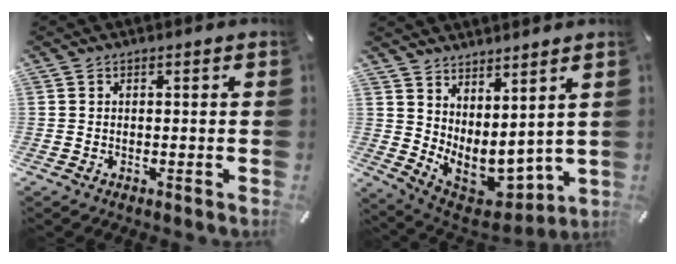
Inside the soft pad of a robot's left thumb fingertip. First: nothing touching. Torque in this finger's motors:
{"motor_torque": [1.25, 0.91, 0.47, -0.46, 0.07]}